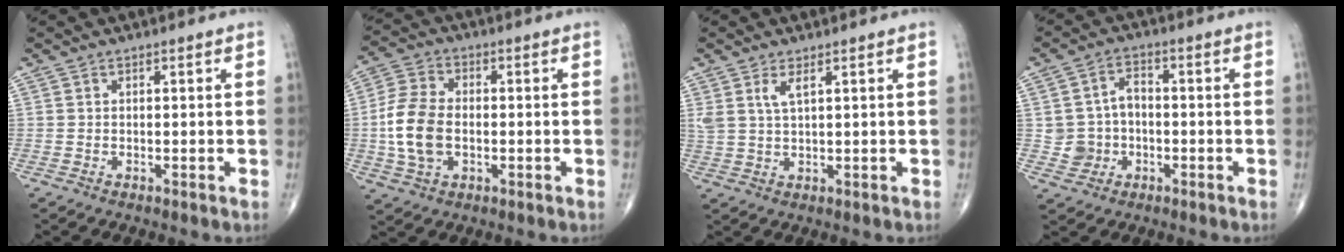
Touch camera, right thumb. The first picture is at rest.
{"total": 10.6, "force": [-1.1, 6.8, 8.1], "torque": [-0.168, 0.012, -0.027]}
{"total": 3.1, "force": [1.6, 0.9, 2.5], "torque": [-0.057, -0.007, 0.038]}
{"total": 6.3, "force": [-1.2, 5.8, 2.3], "torque": [-0.018, 0.023, -0.023]}